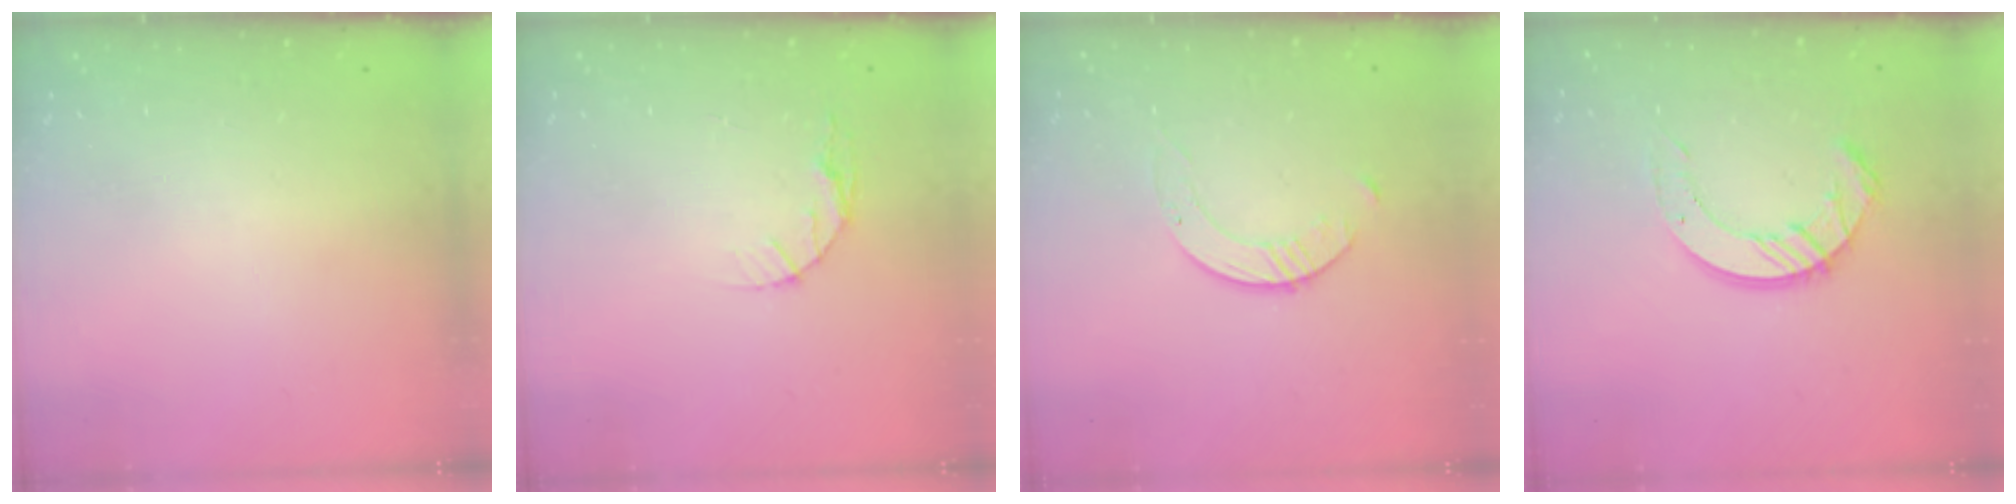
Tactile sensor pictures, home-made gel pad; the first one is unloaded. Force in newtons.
{"total": 4.9, "press": 4.9, "slide": 0.6}
{"total": 2.6, "press": 2.6, "slide": 0.3}
{"total": 10.2, "press": 10.1, "slide": 1.0}